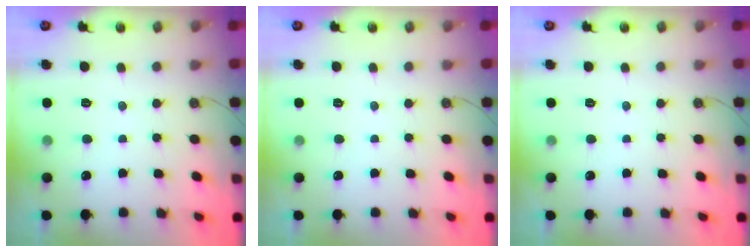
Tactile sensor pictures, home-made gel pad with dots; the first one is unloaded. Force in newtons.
{"total": 0.0}
{"total": 0.0}